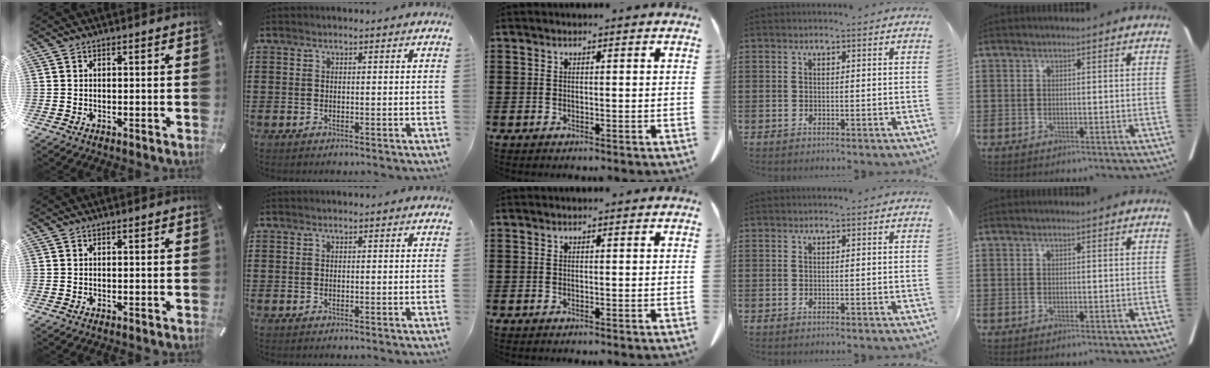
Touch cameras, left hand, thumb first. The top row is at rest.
{}